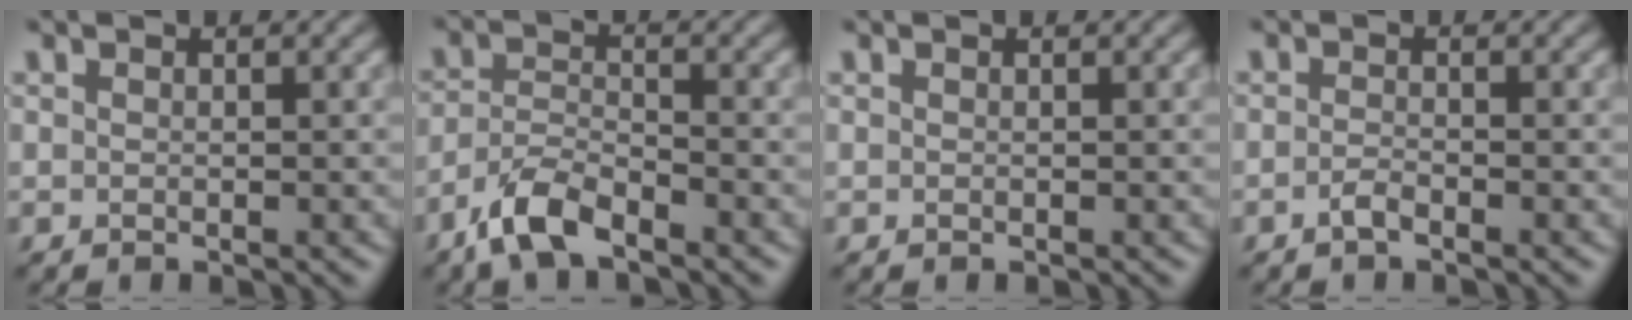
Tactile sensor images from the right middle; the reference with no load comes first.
{"total": 4.6, "force": [-3.6, 1.5, 2.4], "torque": [-0.049, 0.001, -0.075]}
{"total": 0.0}
{"total": 1.1, "force": [-0.9, 0.3, 0.7], "torque": [-0.018, 0.002, -0.019]}